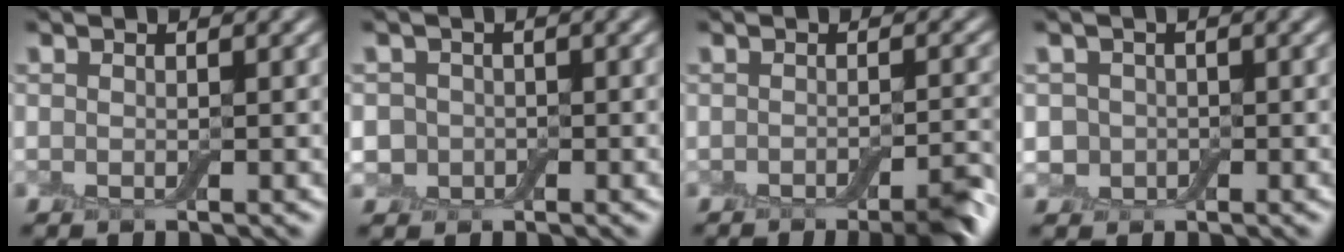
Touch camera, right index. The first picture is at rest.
{"total": 2.2, "force": [-0.4, 2.0, 0.7], "torque": [-0.003, -0.001, -0.016]}
{"total": 3.6, "force": [-2.3, 0.7, 2.6], "torque": [-0.031, -0.005, -0.036]}
{"total": 1.9, "force": [-0.3, 1.7, 0.6], "torque": [-0.007, -0.001, -0.011]}